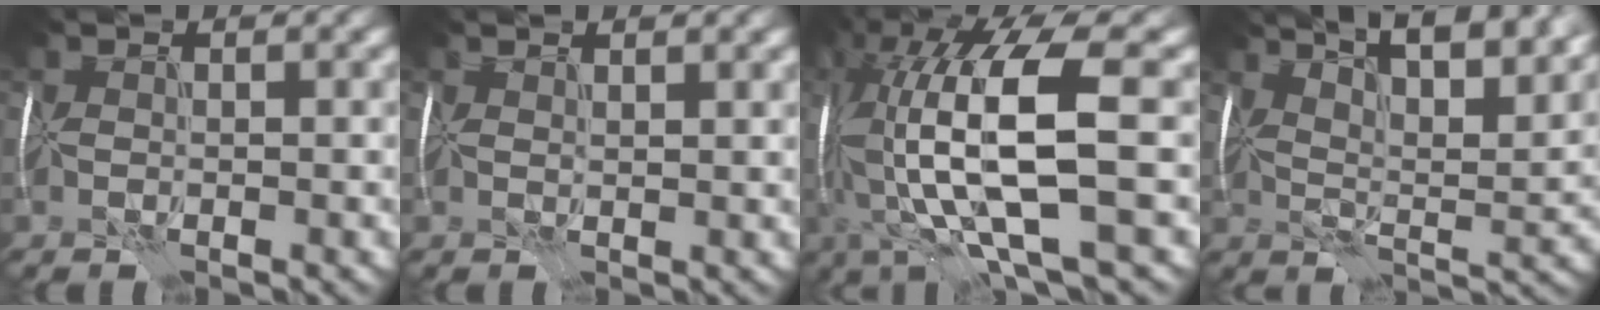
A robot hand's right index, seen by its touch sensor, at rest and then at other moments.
{"total": 2.0, "force": [1.9, 0.3, 0.7], "torque": [-0.011, 0.012, 0.012]}
{"total": 14.1, "force": [0.6, 4.5, 13.3], "torque": [-0.299, 0.001, 0.028]}
{"total": 14.2, "force": [9.9, 4.3, 9.2], "torque": [-0.134, 0.036, 0.126]}